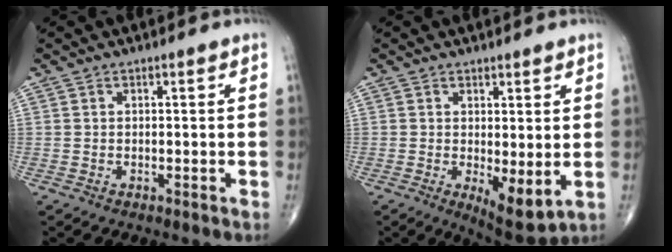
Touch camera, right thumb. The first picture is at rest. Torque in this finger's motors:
{"motor_torque": [0.70, 0.93, 0.05, -0.11, 0.22]}